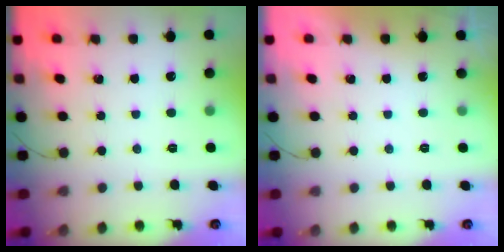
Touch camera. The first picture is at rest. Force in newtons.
{"total": 0.0}